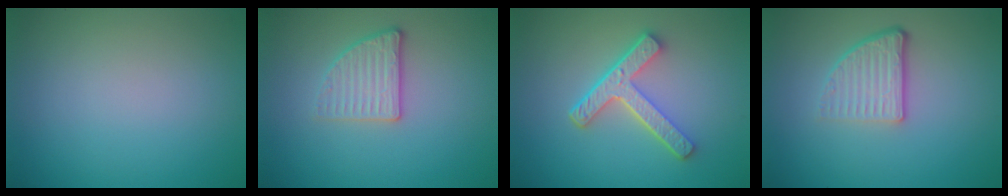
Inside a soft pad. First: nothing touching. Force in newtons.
{"total": 2.7, "press": 2.5, "slide": 1.0}
{"total": 4.8, "press": 3.7, "slide": 3.2}
{"total": 3.9, "press": 2.5, "slide": 3.0}